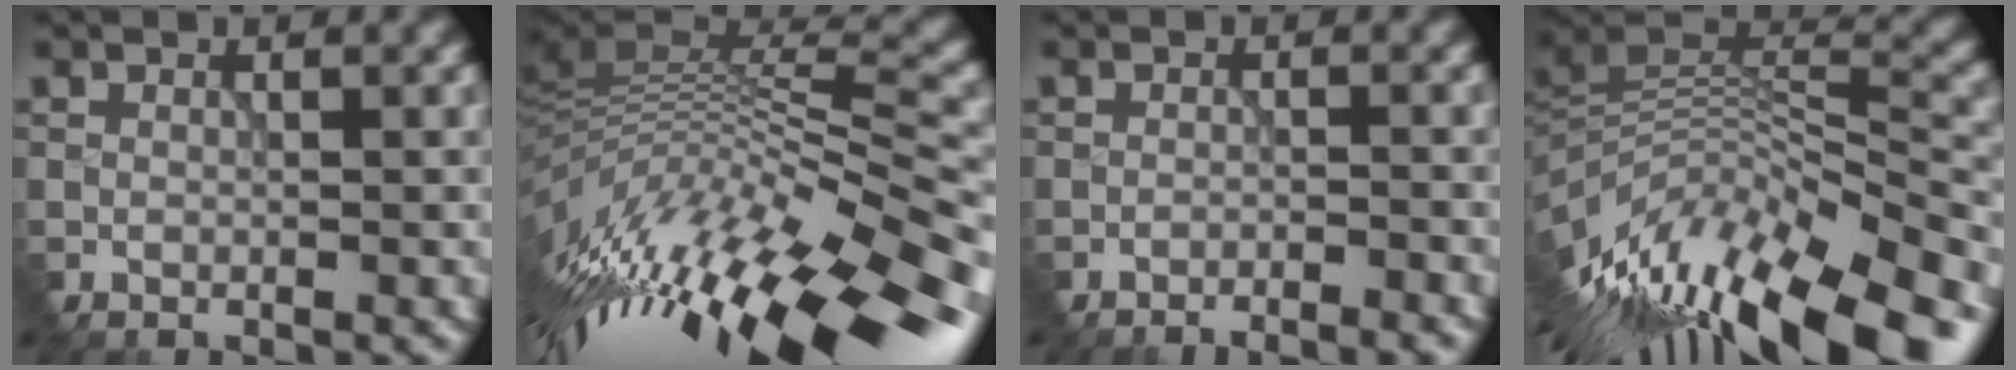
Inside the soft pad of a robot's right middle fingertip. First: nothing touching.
{"total": 13.2, "force": [-3.3, 4.6, 11.9], "torque": [-0.244, 0.003, -0.049]}
{"total": 4.1, "force": [-4.1, 0.3, 0.3], "torque": [-0.011, 0.004, -0.055]}
{"total": 12.5, "force": [-5.0, 4.5, 10.5], "torque": [-0.214, 0.008, -0.078]}